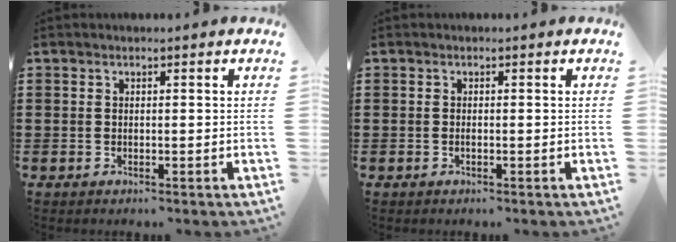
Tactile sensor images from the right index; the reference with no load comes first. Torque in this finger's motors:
{"motor_torque": [2.14, 0.00, -0.05, -0.01]}